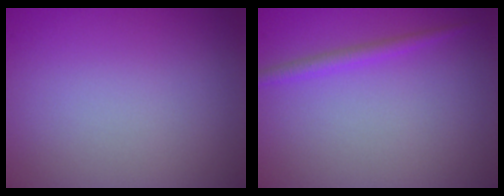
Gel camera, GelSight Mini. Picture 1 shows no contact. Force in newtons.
{"total": 1.4, "press": 1.4, "slide": 0.1}